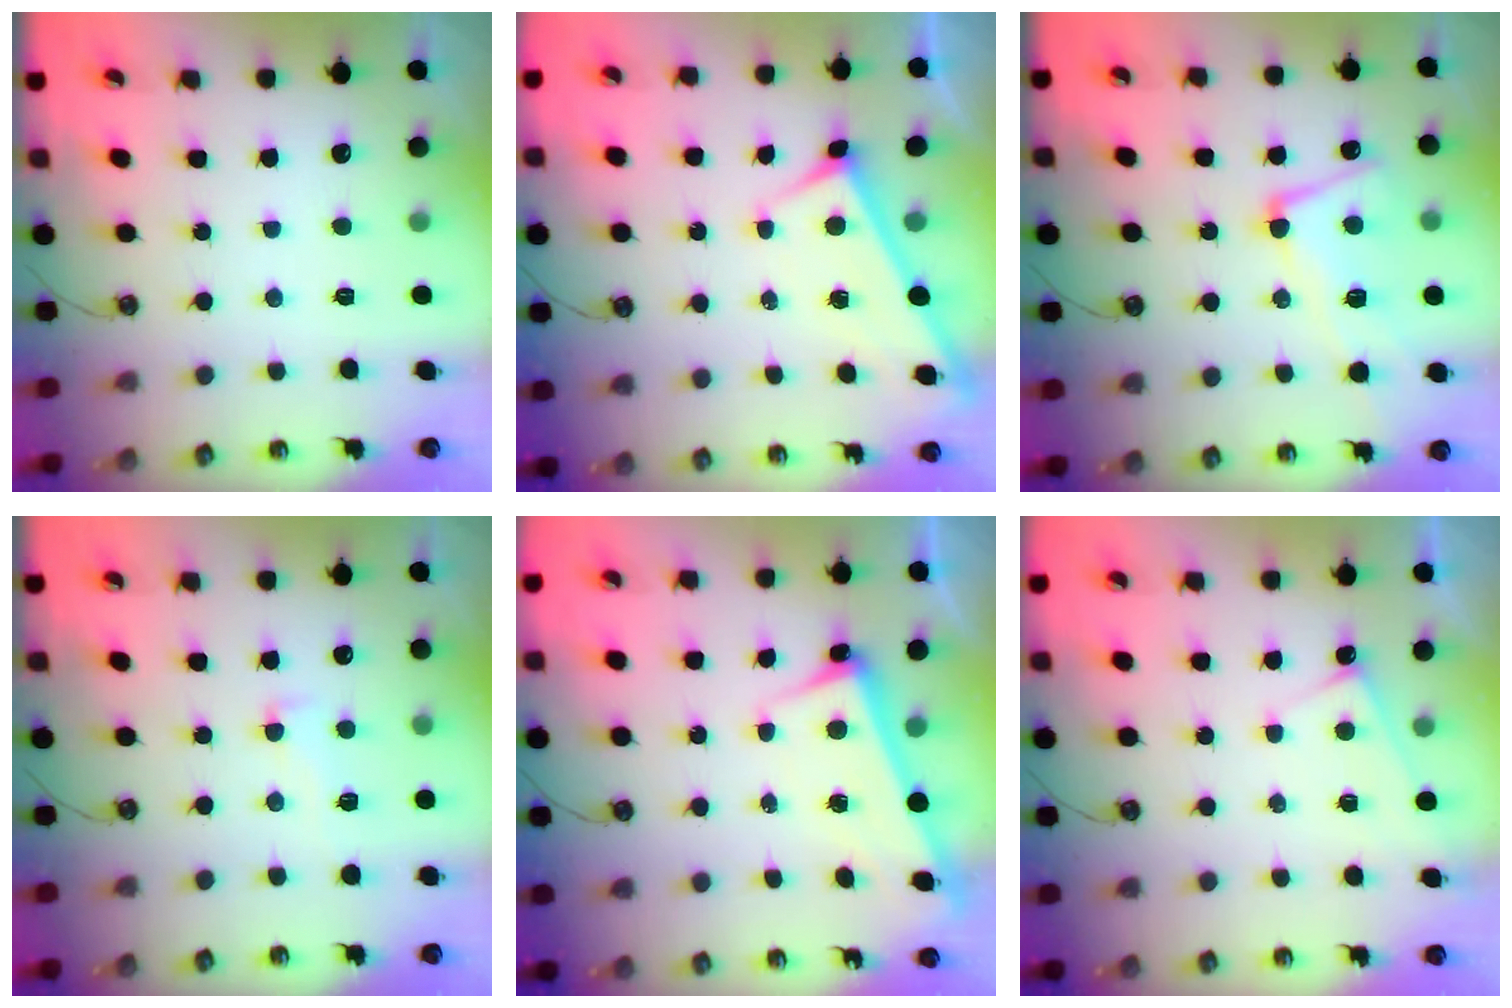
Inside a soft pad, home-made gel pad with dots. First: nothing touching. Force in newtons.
{"total": 2.9, "press": 2.9, "slide": 0.2}
{"total": 6.9, "press": 6.7, "slide": 1.5}
{"total": 1.6, "press": 1.1, "slide": 1.1}
{"total": 2.6, "press": 2.5, "slide": 0.7}
{"total": 1.3, "press": 1.3, "slide": 0.3}